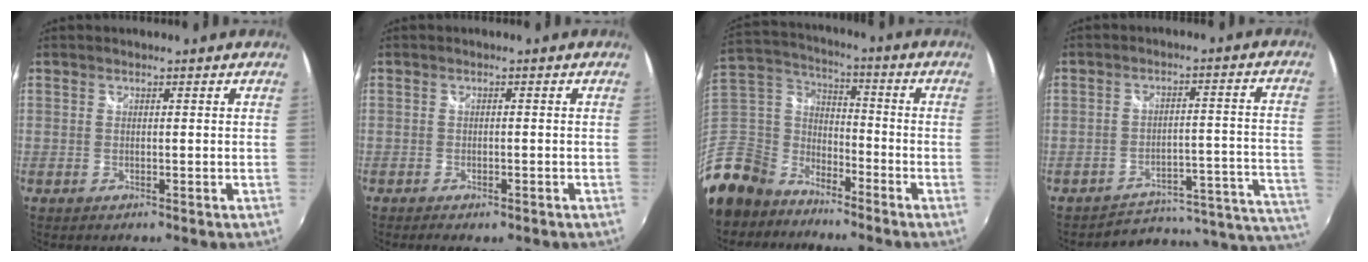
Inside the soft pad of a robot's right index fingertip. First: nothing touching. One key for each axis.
{"total": 2.8, "fx": -2.0, "fy": 1.2, "fz": 1.5, "tx": -0.034, "ty": -0.011, "tz": -0.031}
{"total": 17.1, "fx": -10.5, "fy": 12.5, "fz": 5.0, "tx": -0.186, "ty": 0.025, "tz": -0.199}
{"total": 15.8, "fx": -12.6, "fy": 6.6, "fz": 6.8, "tx": -0.076, "ty": 0.010, "tz": -0.145}